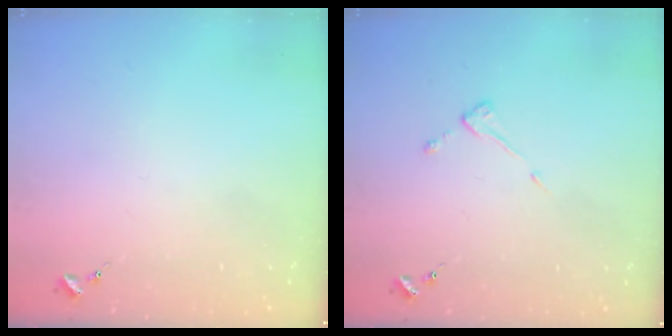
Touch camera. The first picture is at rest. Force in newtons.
{"total": 3.8, "press": 3.8, "slide": 0.3}